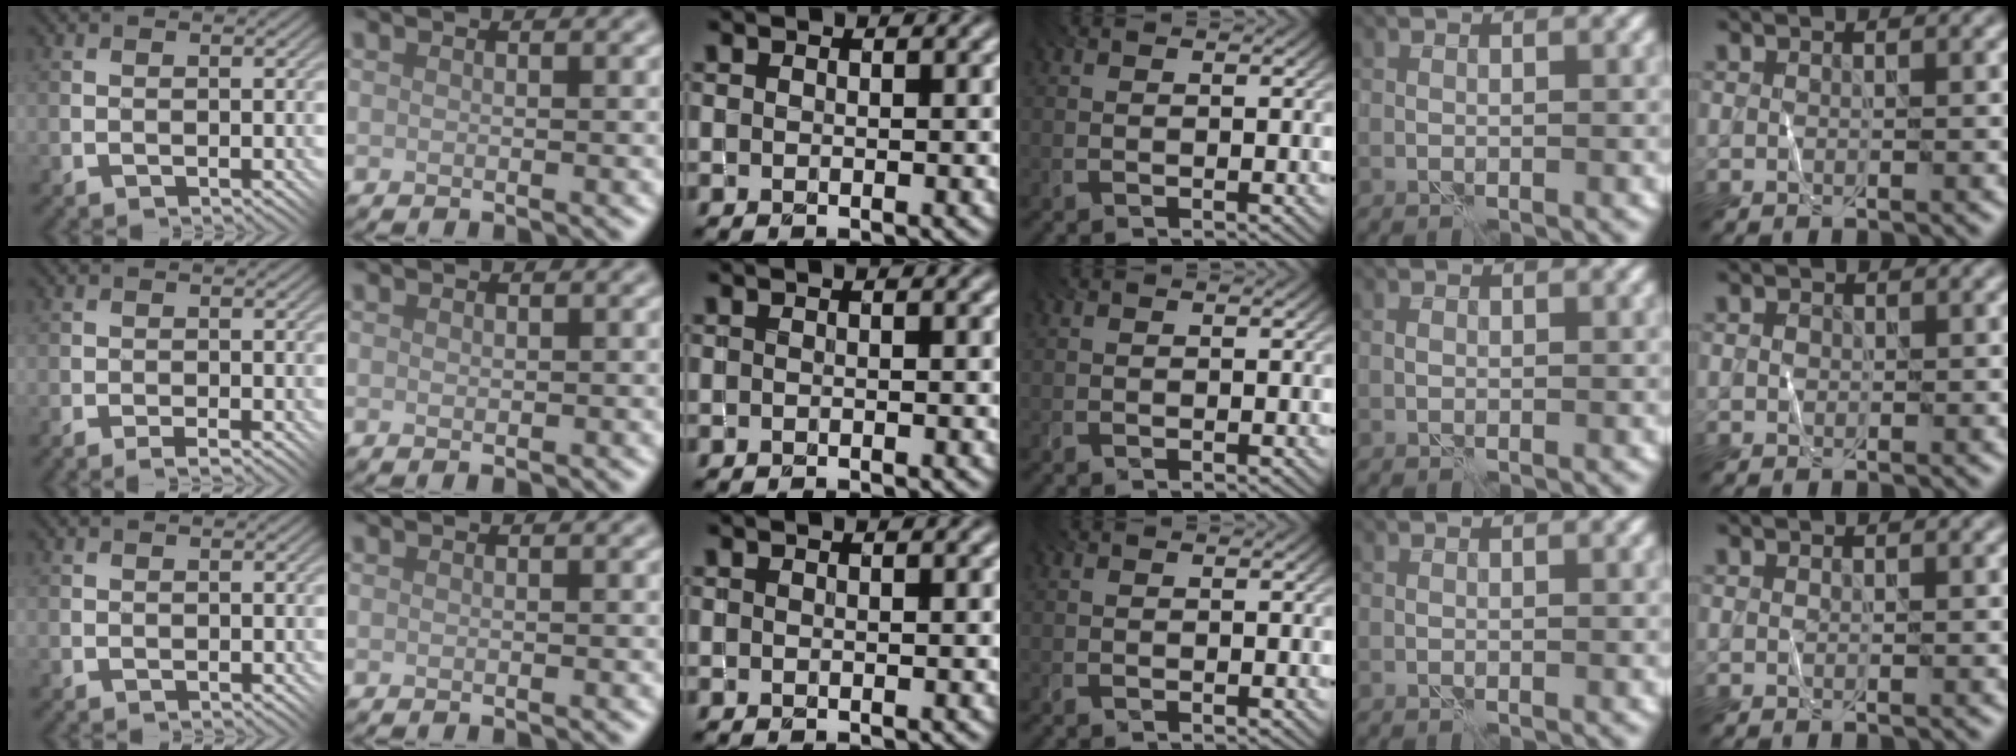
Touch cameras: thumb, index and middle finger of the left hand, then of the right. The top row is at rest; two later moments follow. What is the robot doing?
{"motion": "fold", "object": "shorts"}